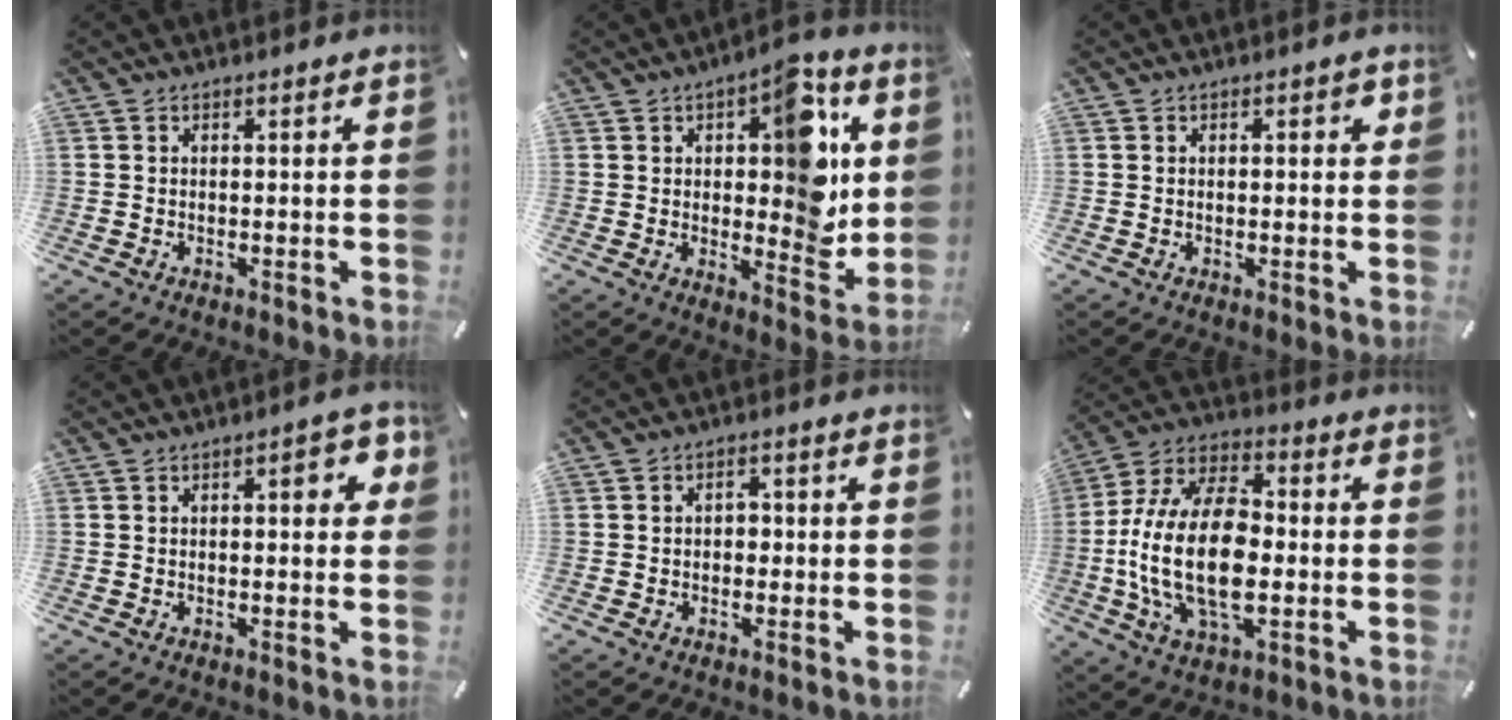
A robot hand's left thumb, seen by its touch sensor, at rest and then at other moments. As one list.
[{"total": 15.0, "force": [3.9, 7.5, 12.4], "torque": [-0.130, -0.030, 0.061]}, {"total": 1.8, "force": [0.4, 0.8, 1.5], "torque": [-0.015, 0.001, 0.001]}, {"total": 5.8, "force": [1.2, 2.6, 5.0], "torque": [-0.049, -0.004, 0.009]}, {"total": 2.6, "force": [-0.1, 1.9, 1.8], "torque": [-0.028, 0.005, -0.007]}, {"total": 20.5, "force": [-2.7, 12.0, 16.4], "torque": [-0.357, -0.003, -0.050]}]